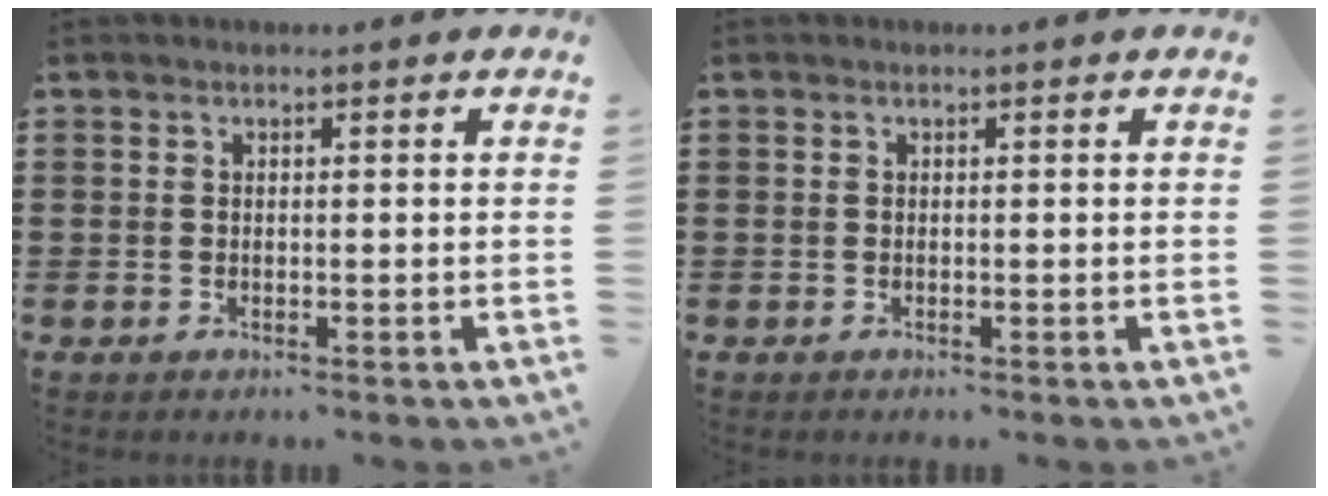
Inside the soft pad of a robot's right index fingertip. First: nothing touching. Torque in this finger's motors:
{"motor_torque": [0.78, 0.30, -0.02, 0.01]}